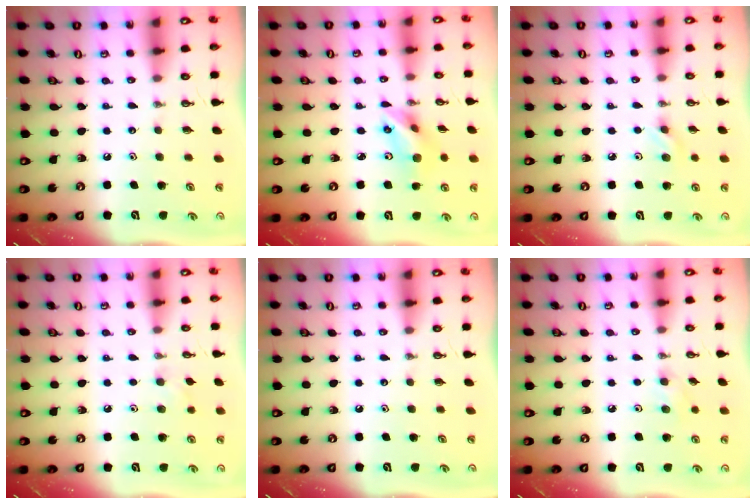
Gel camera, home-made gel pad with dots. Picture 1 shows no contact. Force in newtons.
{"total": 8.6, "press": 8.1, "slide": 2.6}
{"total": 5.7, "press": 5.5, "slide": 1.6}
{"total": 5.8, "press": 5.7, "slide": 1.0}
{"total": 0.0}
{"total": 7.2, "press": 6.8, "slide": 2.1}